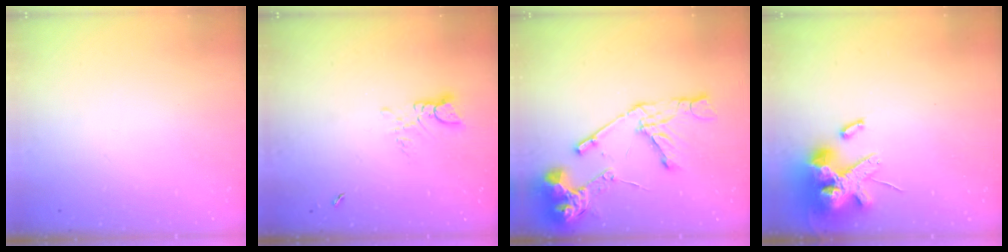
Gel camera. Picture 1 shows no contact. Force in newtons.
{"total": 2.7, "press": 2.7, "slide": 0.3}
{"total": 16.2, "press": 16.1, "slide": 1.7}
{"total": 16.4, "press": 16.2, "slide": 2.4}